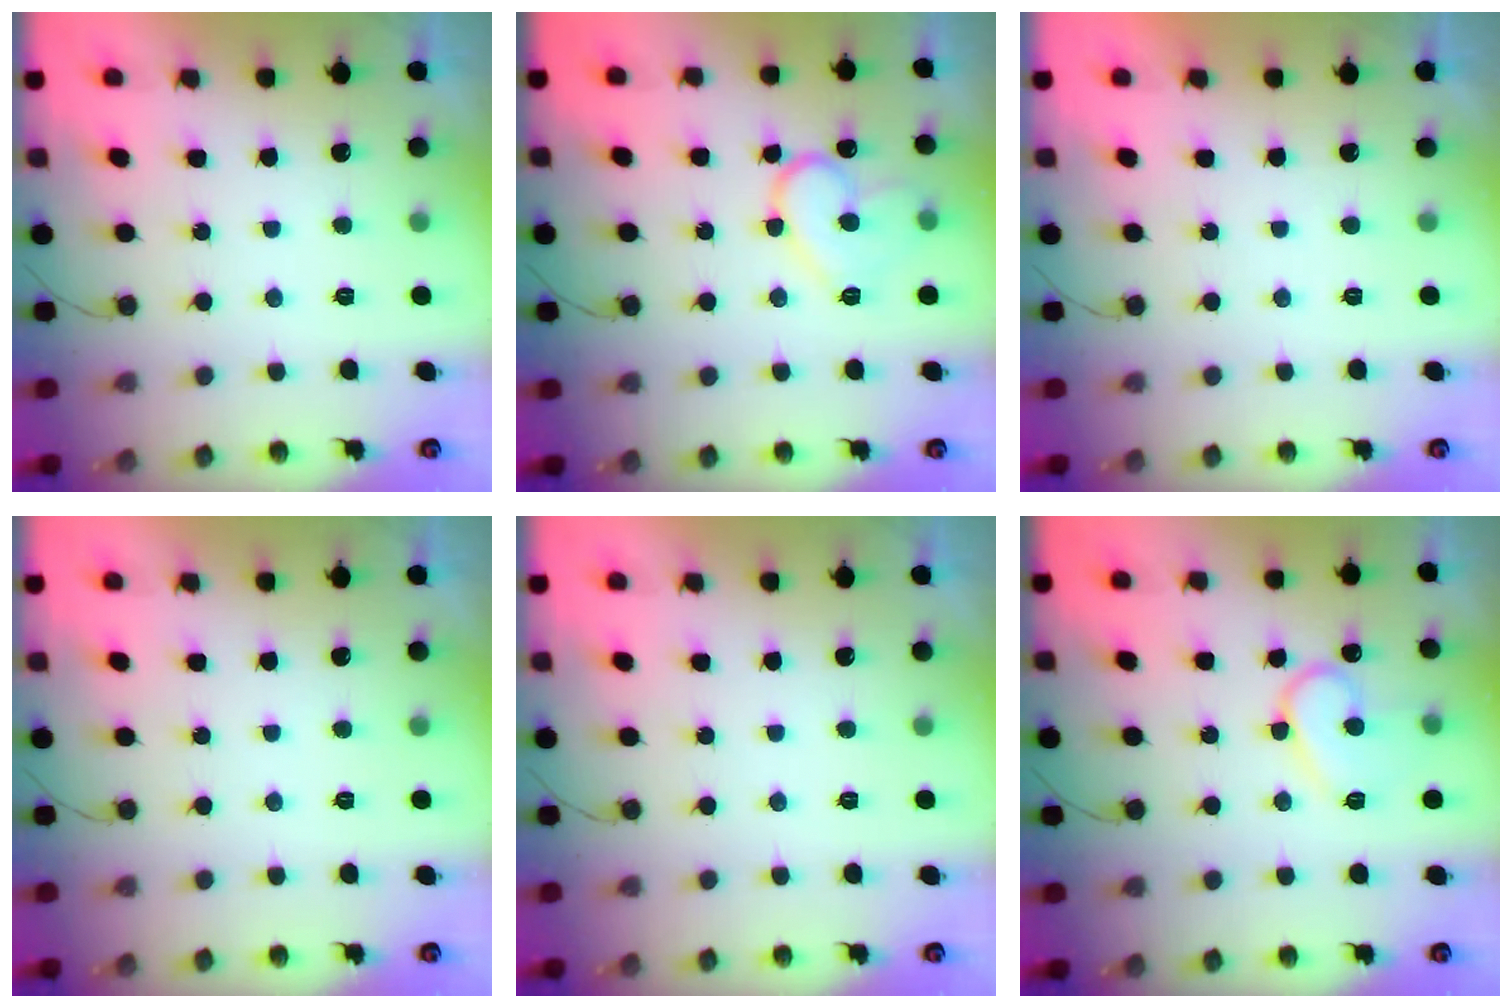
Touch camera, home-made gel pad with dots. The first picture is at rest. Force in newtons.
{"total": 12.9, "press": 12.8, "slide": 1.1}
{"total": 1.9, "press": 1.9, "slide": 0.0}
{"total": 0.0}
{"total": 0.0}
{"total": 12.2, "press": 12.1, "slide": 1.3}